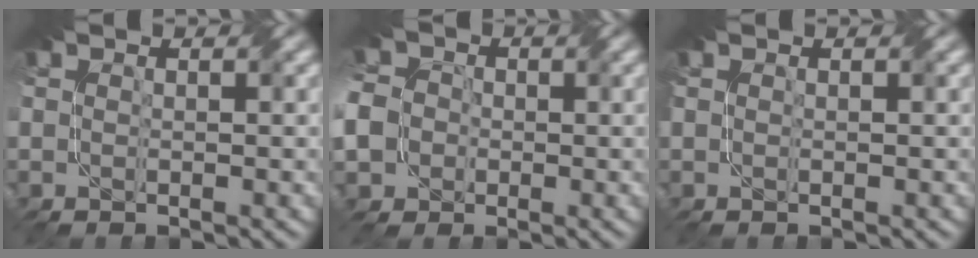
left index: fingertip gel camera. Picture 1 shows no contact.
{"total": 7.9, "force": [-1.5, 7.1, 3.0], "torque": [-0.082, 0.003, -0.056]}
{"total": 0.0}